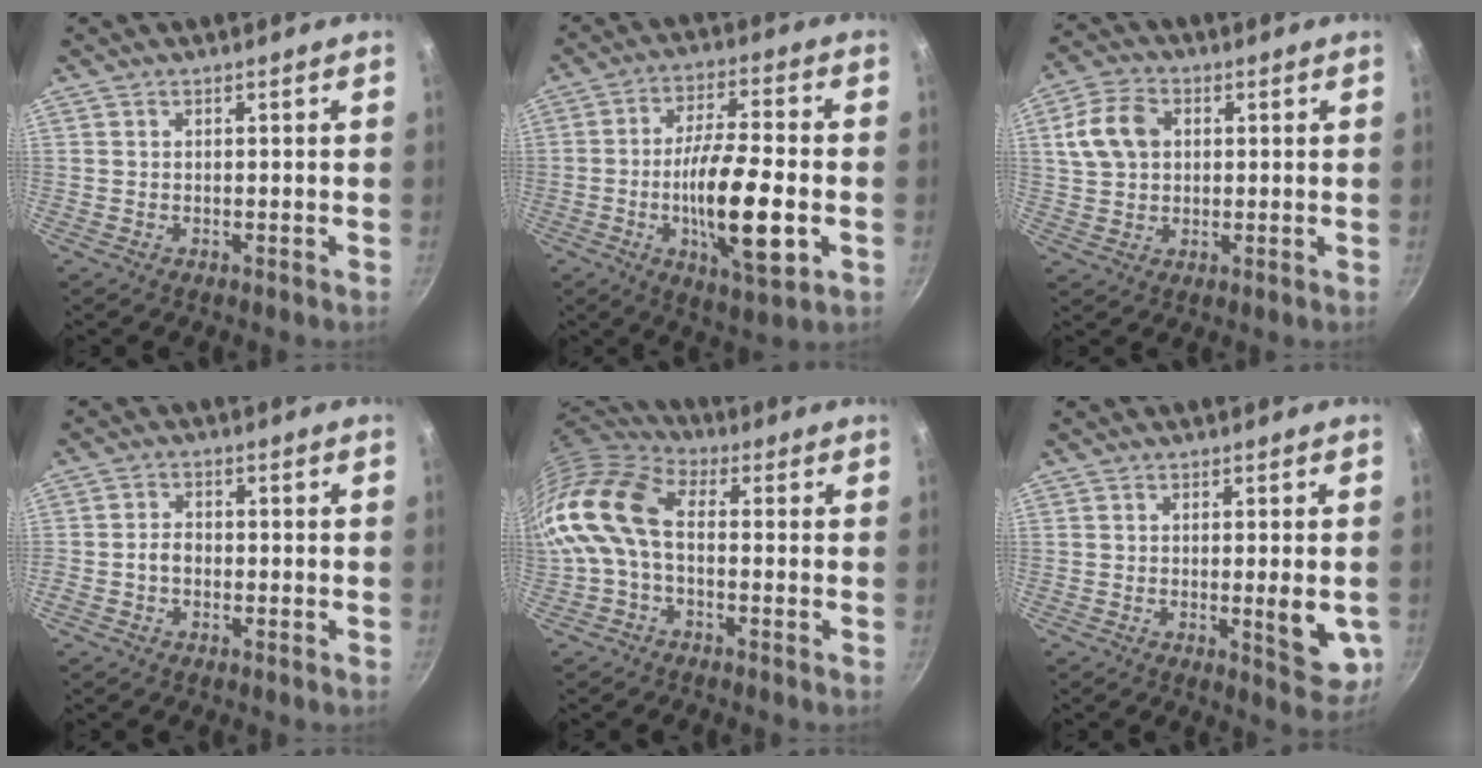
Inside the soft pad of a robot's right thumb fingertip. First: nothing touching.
{"total": 16.8, "force": [-3.7, 4.9, 15.7], "torque": [-0.272, 0.012, -0.066]}
{"total": 9.2, "force": [2.0, 6.8, 5.8], "torque": [-0.099, 0.010, 0.030]}
{"total": 2.7, "force": [-0.8, 2.0, 1.6], "torque": [-0.023, 0.017, -0.019]}
{"total": 14.1, "force": [-1.0, 8.4, 11.2], "torque": [-0.228, 0.026, -0.037]}
{"total": 7.3, "force": [-1.0, 1.9, 7.0], "torque": [-0.088, -0.013, -0.009]}